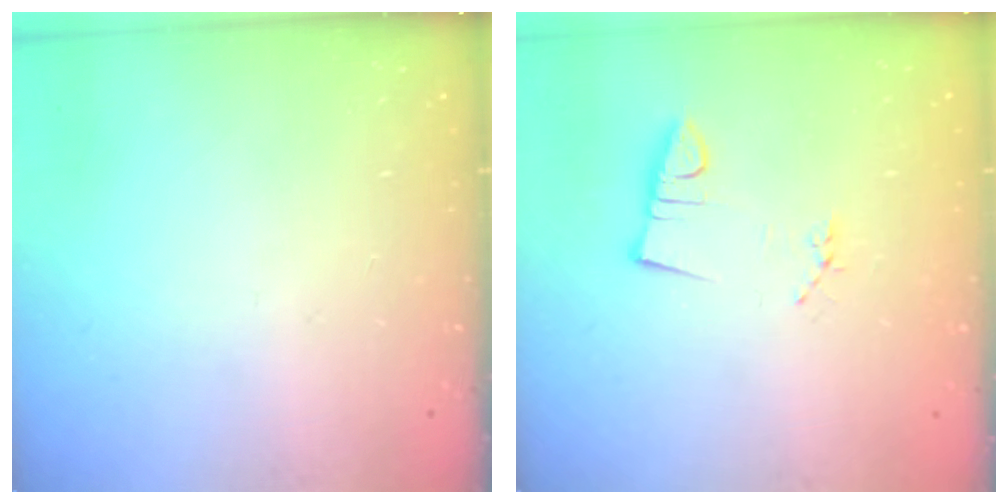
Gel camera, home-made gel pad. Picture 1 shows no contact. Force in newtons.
{"total": 2.9, "press": 1.4, "slide": 2.5}